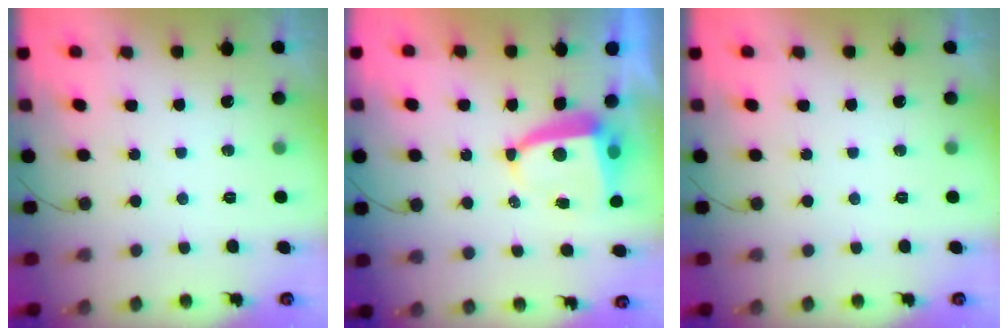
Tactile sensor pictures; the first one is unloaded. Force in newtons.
{"total": 5.8, "press": 5.7, "slide": 0.8}
{"total": 0.0}